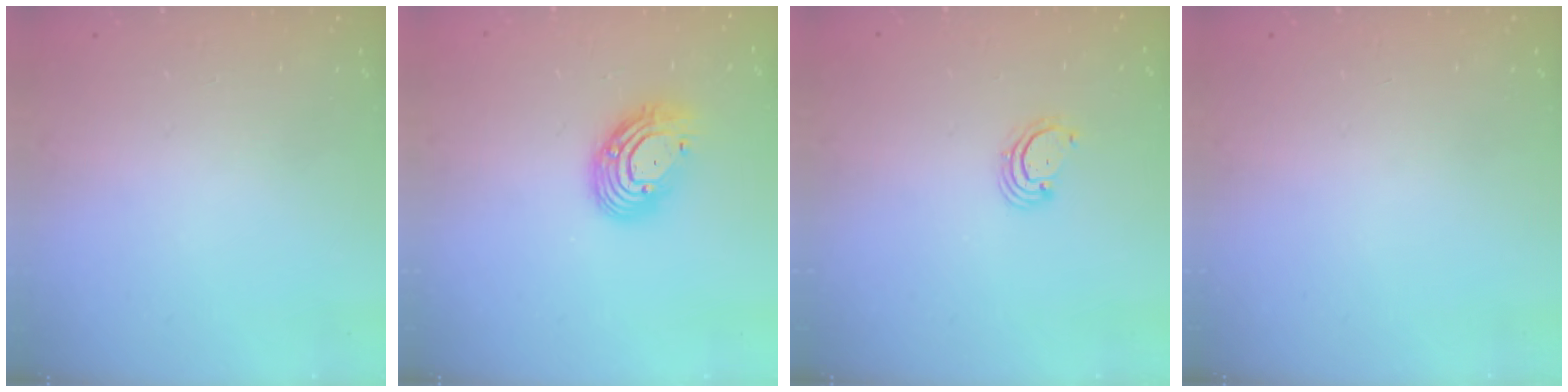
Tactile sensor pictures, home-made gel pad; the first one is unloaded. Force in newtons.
{"total": 11.1, "press": 11.1, "slide": 0.7}
{"total": 2.7, "press": 2.7, "slide": 0.3}
{"total": 0.0}